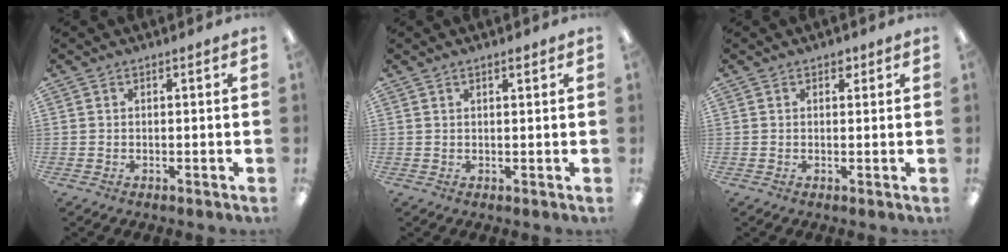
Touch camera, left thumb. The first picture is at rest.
{"total": 1.2, "force": [1.0, 0.2, 0.7], "torque": [-0.014, 0.001, 0.016]}
{"total": 1.7, "force": [1.0, 1.2, 0.8], "torque": [-0.008, 0.000, 0.016]}